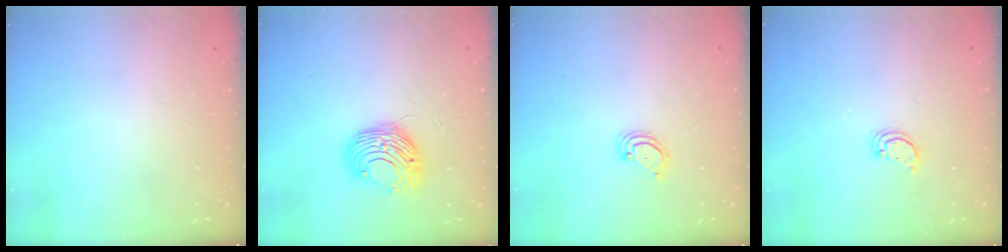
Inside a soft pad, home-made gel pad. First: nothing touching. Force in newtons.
{"total": 9.7, "press": 9.7, "slide": 0.1}
{"total": 2.9, "press": 2.9, "slide": 0.3}
{"total": 2.5, "press": 2.5, "slide": 0.3}